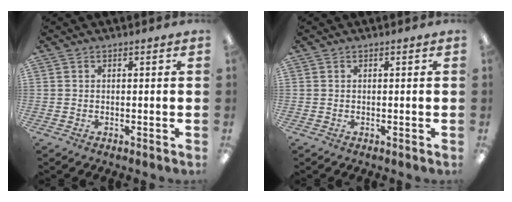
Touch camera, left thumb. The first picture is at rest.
{"total": 0.0}